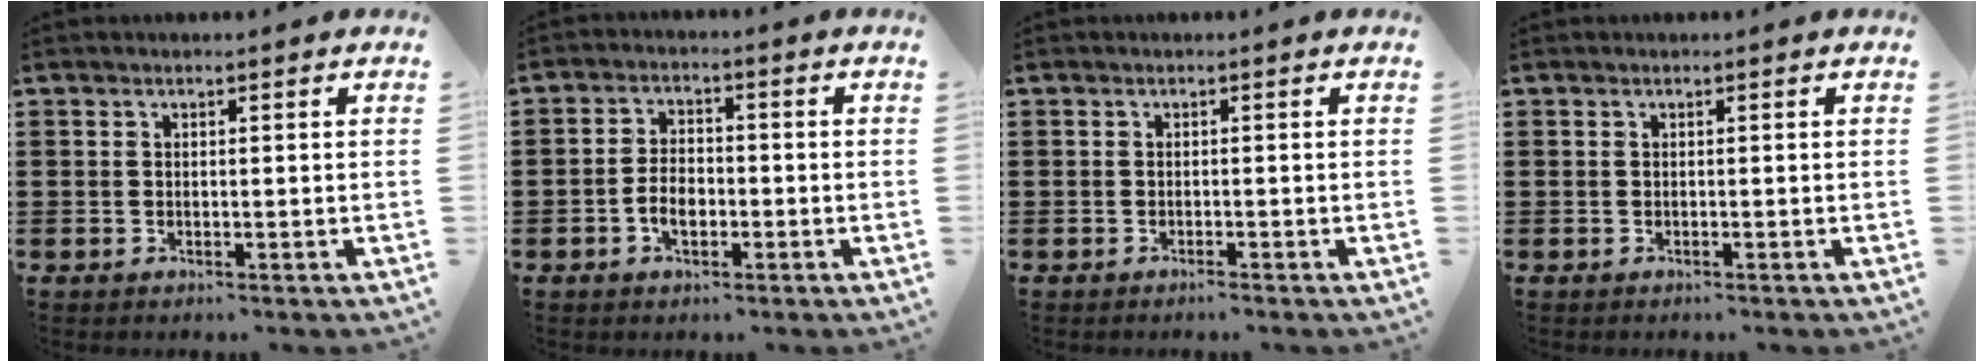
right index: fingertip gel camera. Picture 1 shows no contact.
{"total": 4.1, "force": [-1.5, 2.2, 3.1], "torque": [-0.074, -0.003, -0.030]}
{"total": 0.6, "force": [-0.5, 0.0, 0.1], "torque": [-0.003, -0.003, -0.011]}
{"total": 0.0}